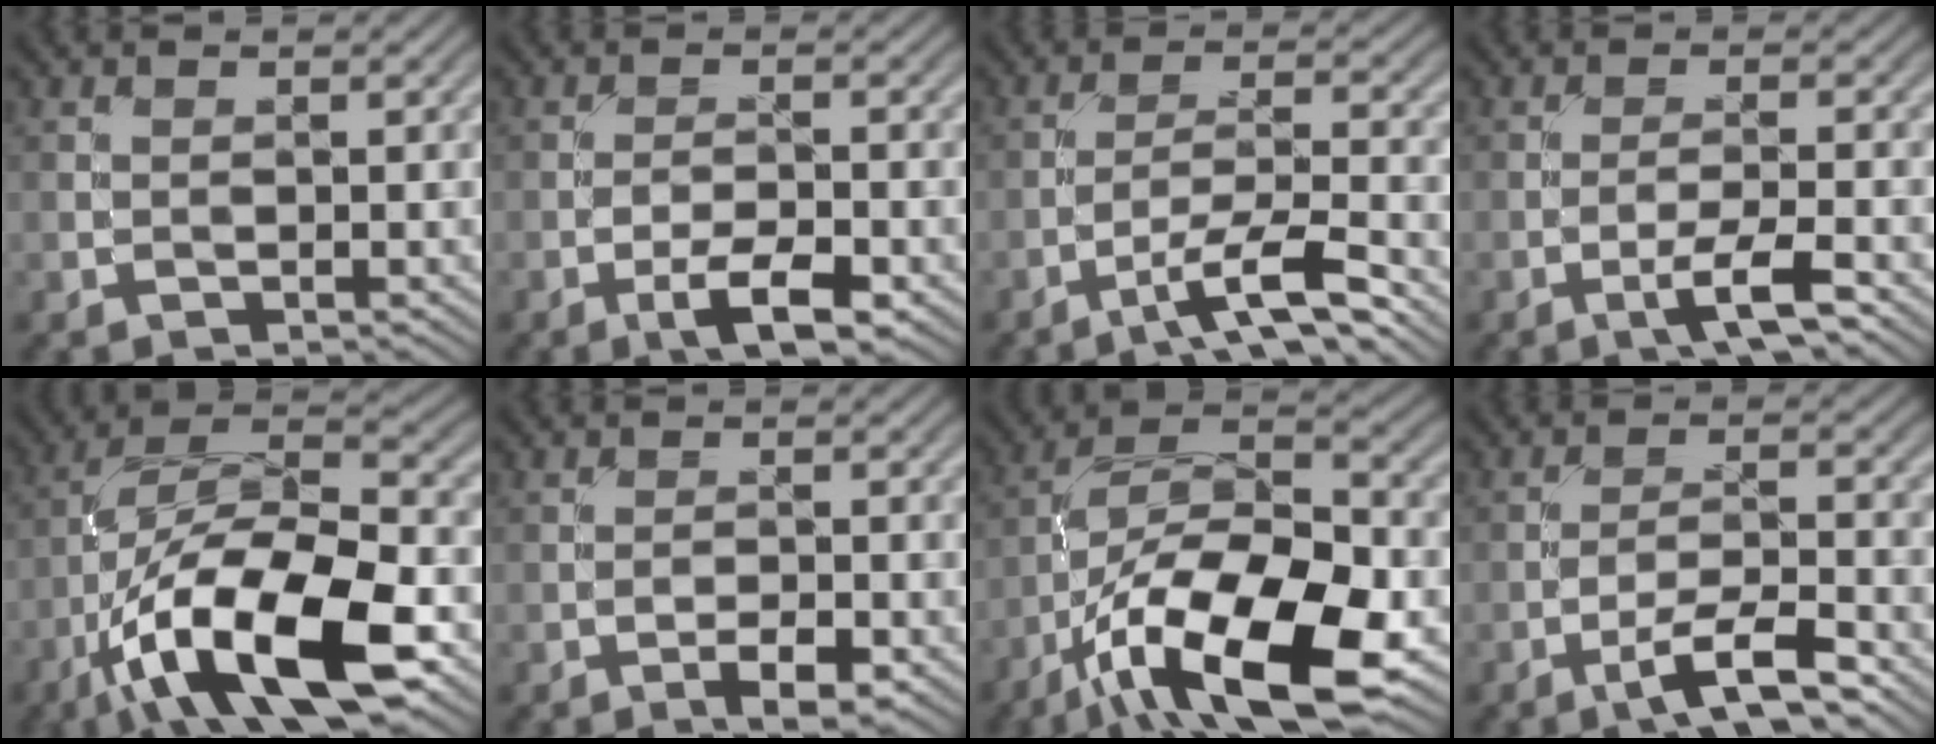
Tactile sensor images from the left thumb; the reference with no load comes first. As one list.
[{"total": 4.9, "force": [-2.7, 1.3, 3.8], "torque": [-0.070, 0.003, -0.046]}, {"total": 7.8, "force": [-5.2, 0.9, 5.7], "torque": [-0.100, 0.013, -0.093]}, {"total": 4.2, "force": [-2.5, 0.4, 3.3], "torque": [-0.059, 0.008, -0.048]}, {"total": 16.5, "force": [-7.3, 6.0, 13.4], "torque": [-0.245, -0.003, -0.140]}, {"total": 2.9, "force": [-1.7, 0.8, 2.3], "torque": [-0.039, 0.001, -0.029]}, {"total": 16.9, "force": [-8.2, 6.5, 13.2], "torque": [-0.238, -0.012, -0.159]}, {"total": 6.5, "force": [-4.3, 1.3, 4.7], "torque": [-0.084, 0.008, -0.078]}]